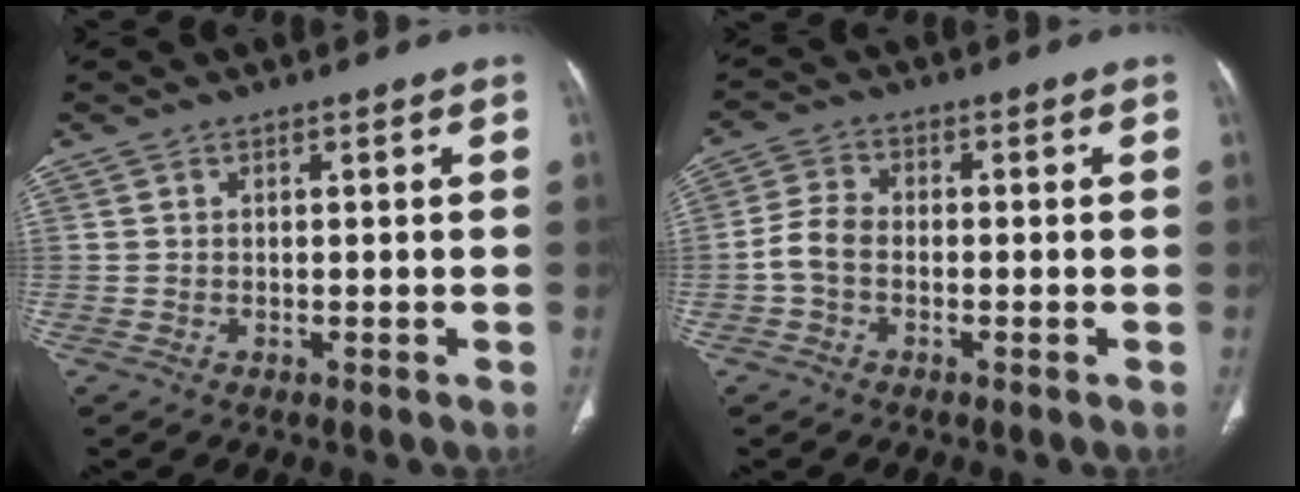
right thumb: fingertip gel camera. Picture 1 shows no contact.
{"total": 4.7, "force": [-1.3, 3.1, 3.2], "torque": [-0.065, 0.016, -0.035]}